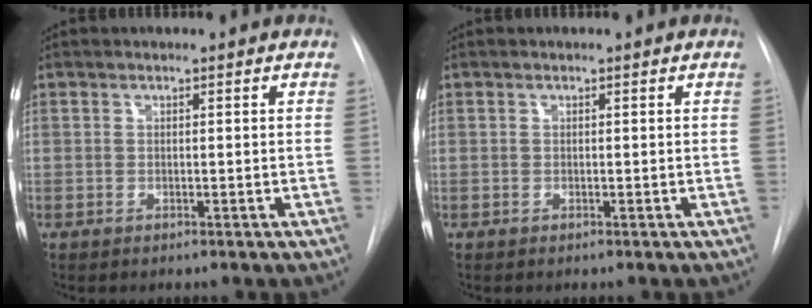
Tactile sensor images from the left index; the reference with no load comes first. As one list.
[{"total": 0.0}]